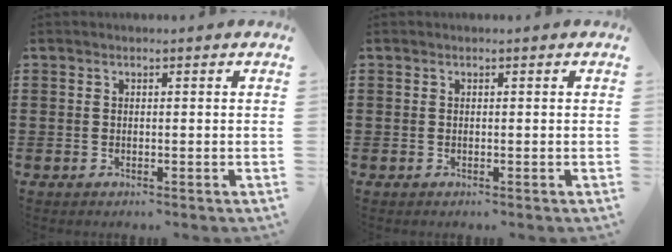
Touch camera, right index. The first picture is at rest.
{"total": 0.0}